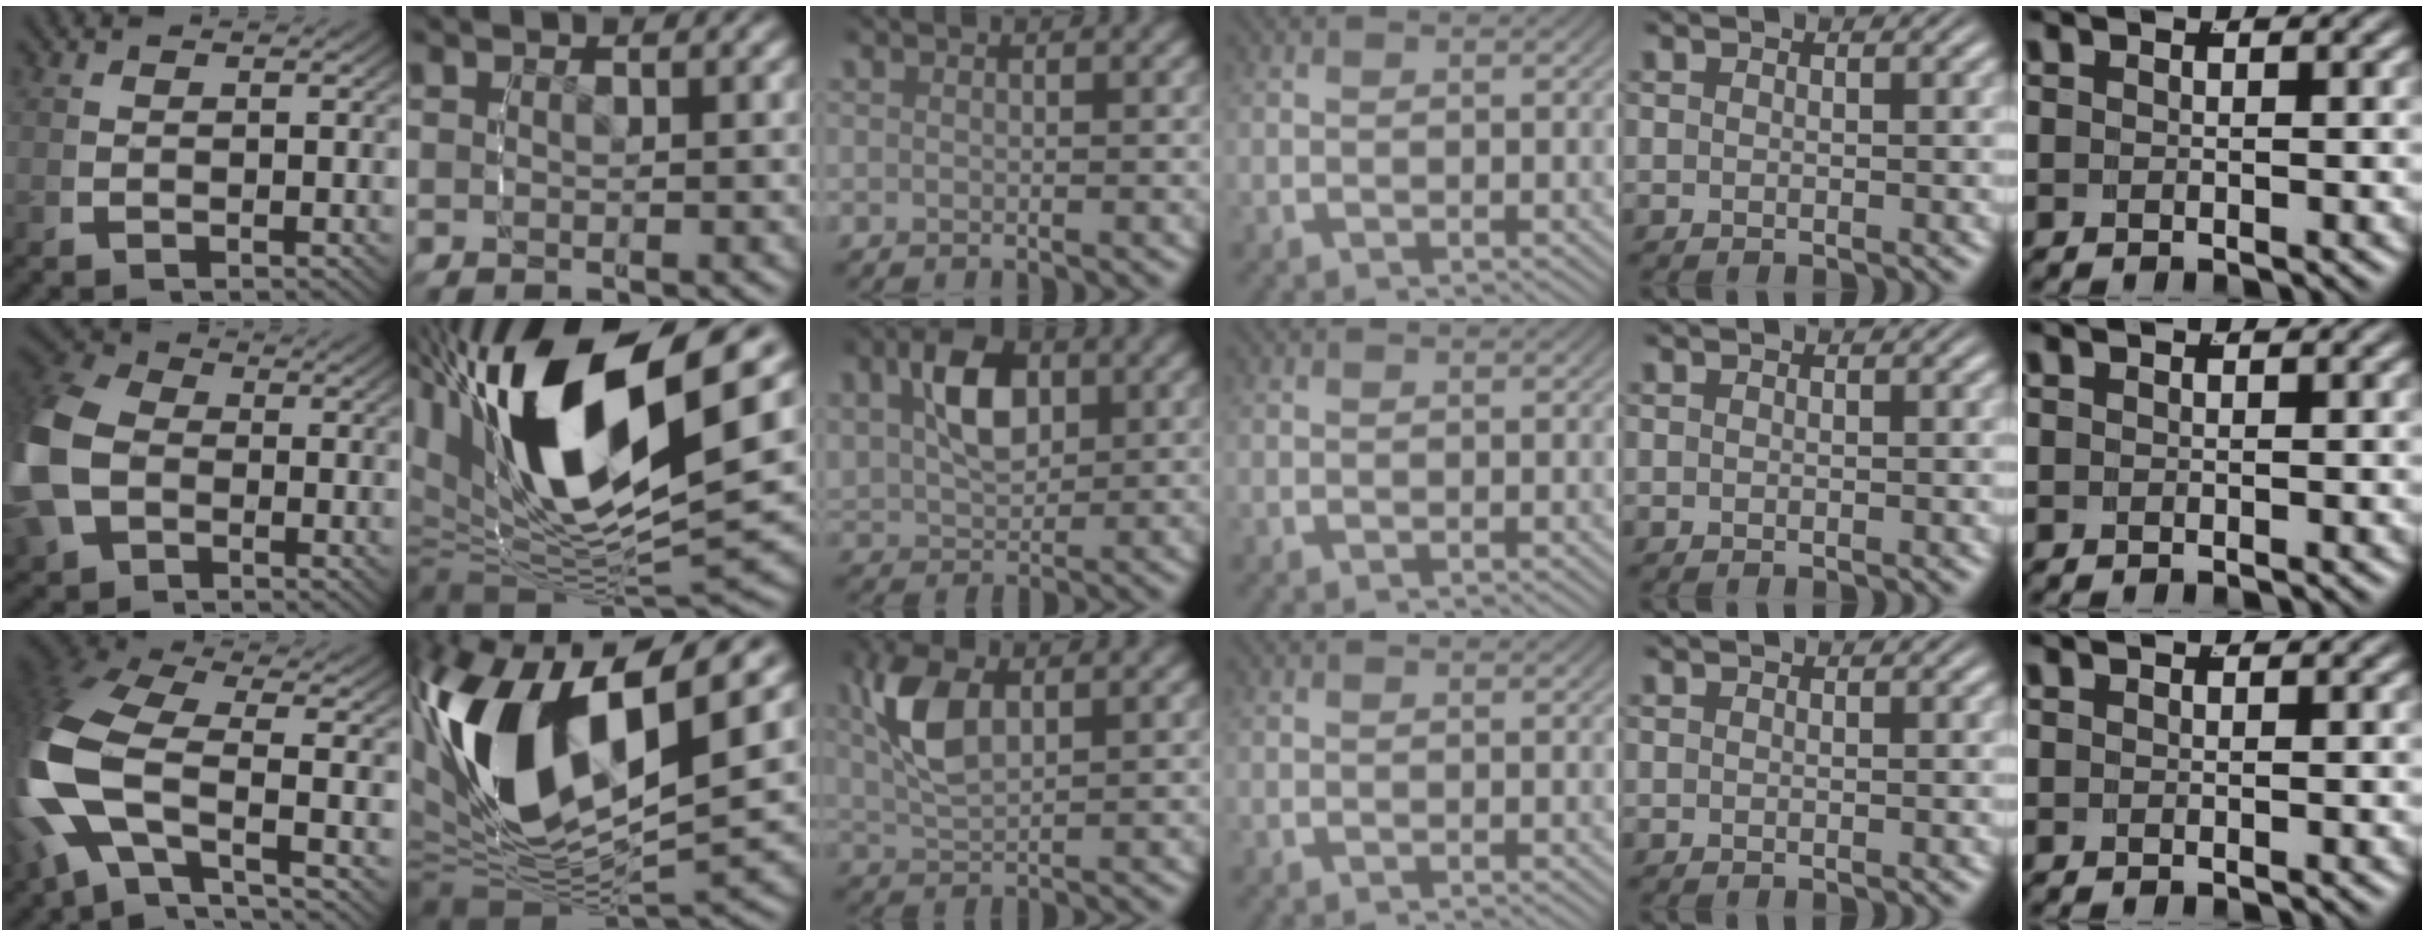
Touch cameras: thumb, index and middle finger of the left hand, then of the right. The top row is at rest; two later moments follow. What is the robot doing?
{"motion": "lift_and_place", "object": "pen"}